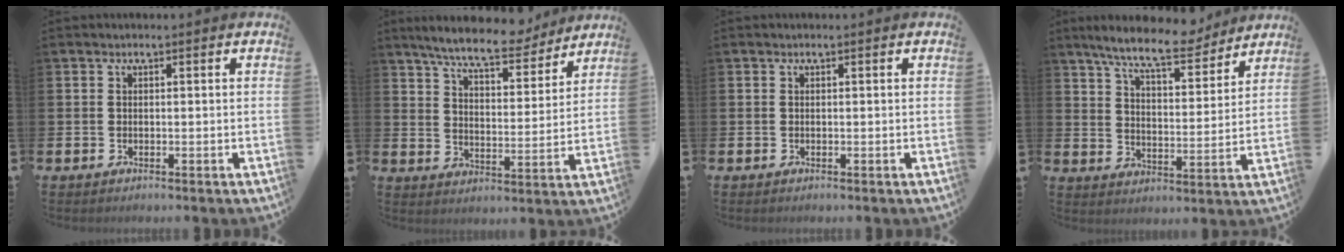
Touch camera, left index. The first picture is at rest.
{"total": 8.7, "force": [8.0, 1.4, 3.1], "torque": [-0.075, -0.046, 0.140]}
{"total": 0.0}
{"total": 9.4, "force": [8.4, 1.7, 3.7], "torque": [-0.087, -0.045, 0.148]}